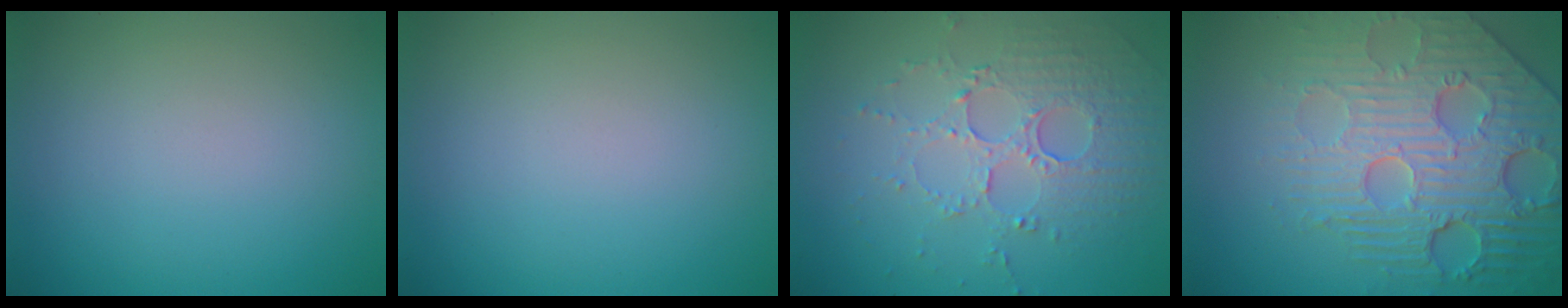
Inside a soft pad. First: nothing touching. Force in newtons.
{"total": 0.0}
{"total": 5.3, "press": 3.7, "slide": 3.9}
{"total": 7.8, "press": 6.1, "slide": 4.9}